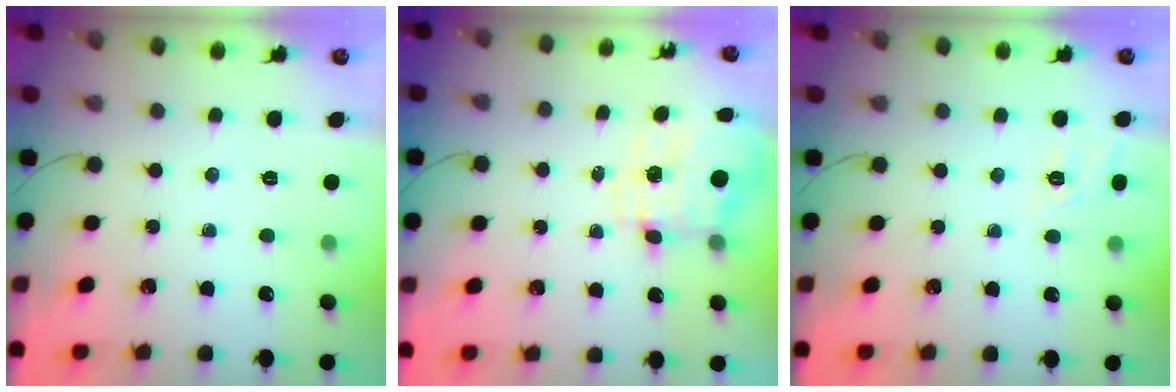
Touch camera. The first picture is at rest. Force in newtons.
{"total": 3.4, "press": 3.2, "slide": 1.1}
{"total": 2.4, "press": 1.8, "slide": 1.5}